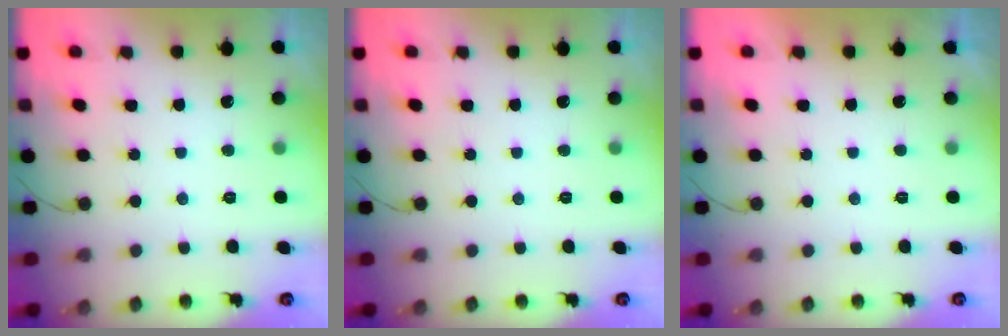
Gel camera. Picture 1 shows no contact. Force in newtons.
{"total": 0.0}
{"total": 2.2, "press": 2.1, "slide": 0.4}